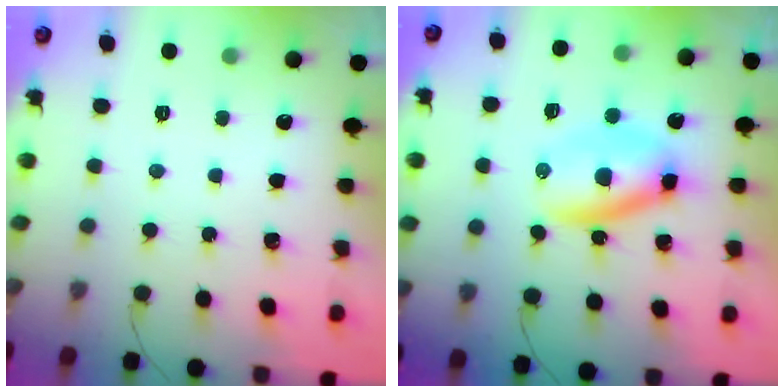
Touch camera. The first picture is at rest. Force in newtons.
{"total": 6.7, "press": 6.5, "slide": 1.7}